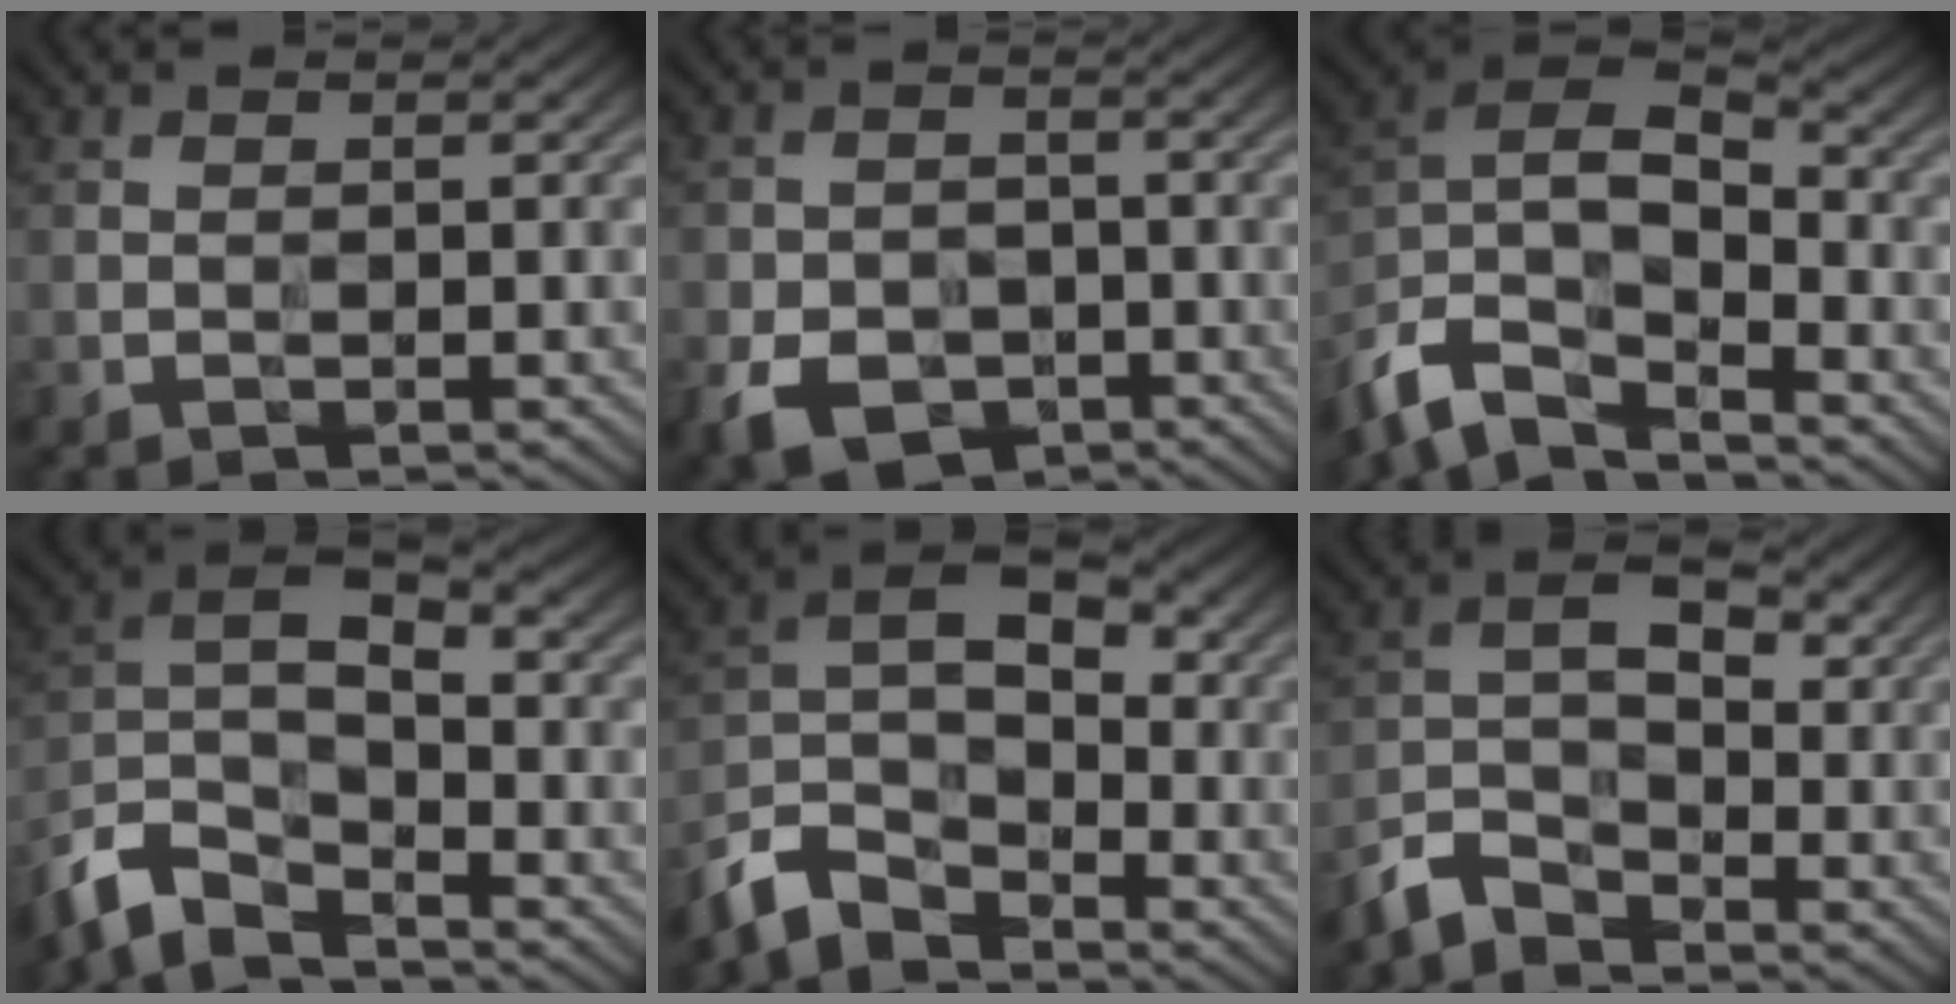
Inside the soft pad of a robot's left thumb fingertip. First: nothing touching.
{"total": 6.9, "force": [-3.6, 4.8, 3.6], "torque": [-0.072, -0.019, -0.061]}
{"total": 12.4, "force": [-8.0, 6.0, 7.4], "torque": [-0.168, -0.014, -0.160]}
{"total": 8.8, "force": [-6.2, 3.3, 5.3], "torque": [-0.101, -0.007, -0.142]}
{"total": 8.1, "force": [-5.7, 3.8, 4.2], "torque": [-0.075, -0.003, -0.135]}
{"total": 5.4, "force": [-3.8, 2.7, 2.8], "torque": [-0.052, 0.001, -0.093]}